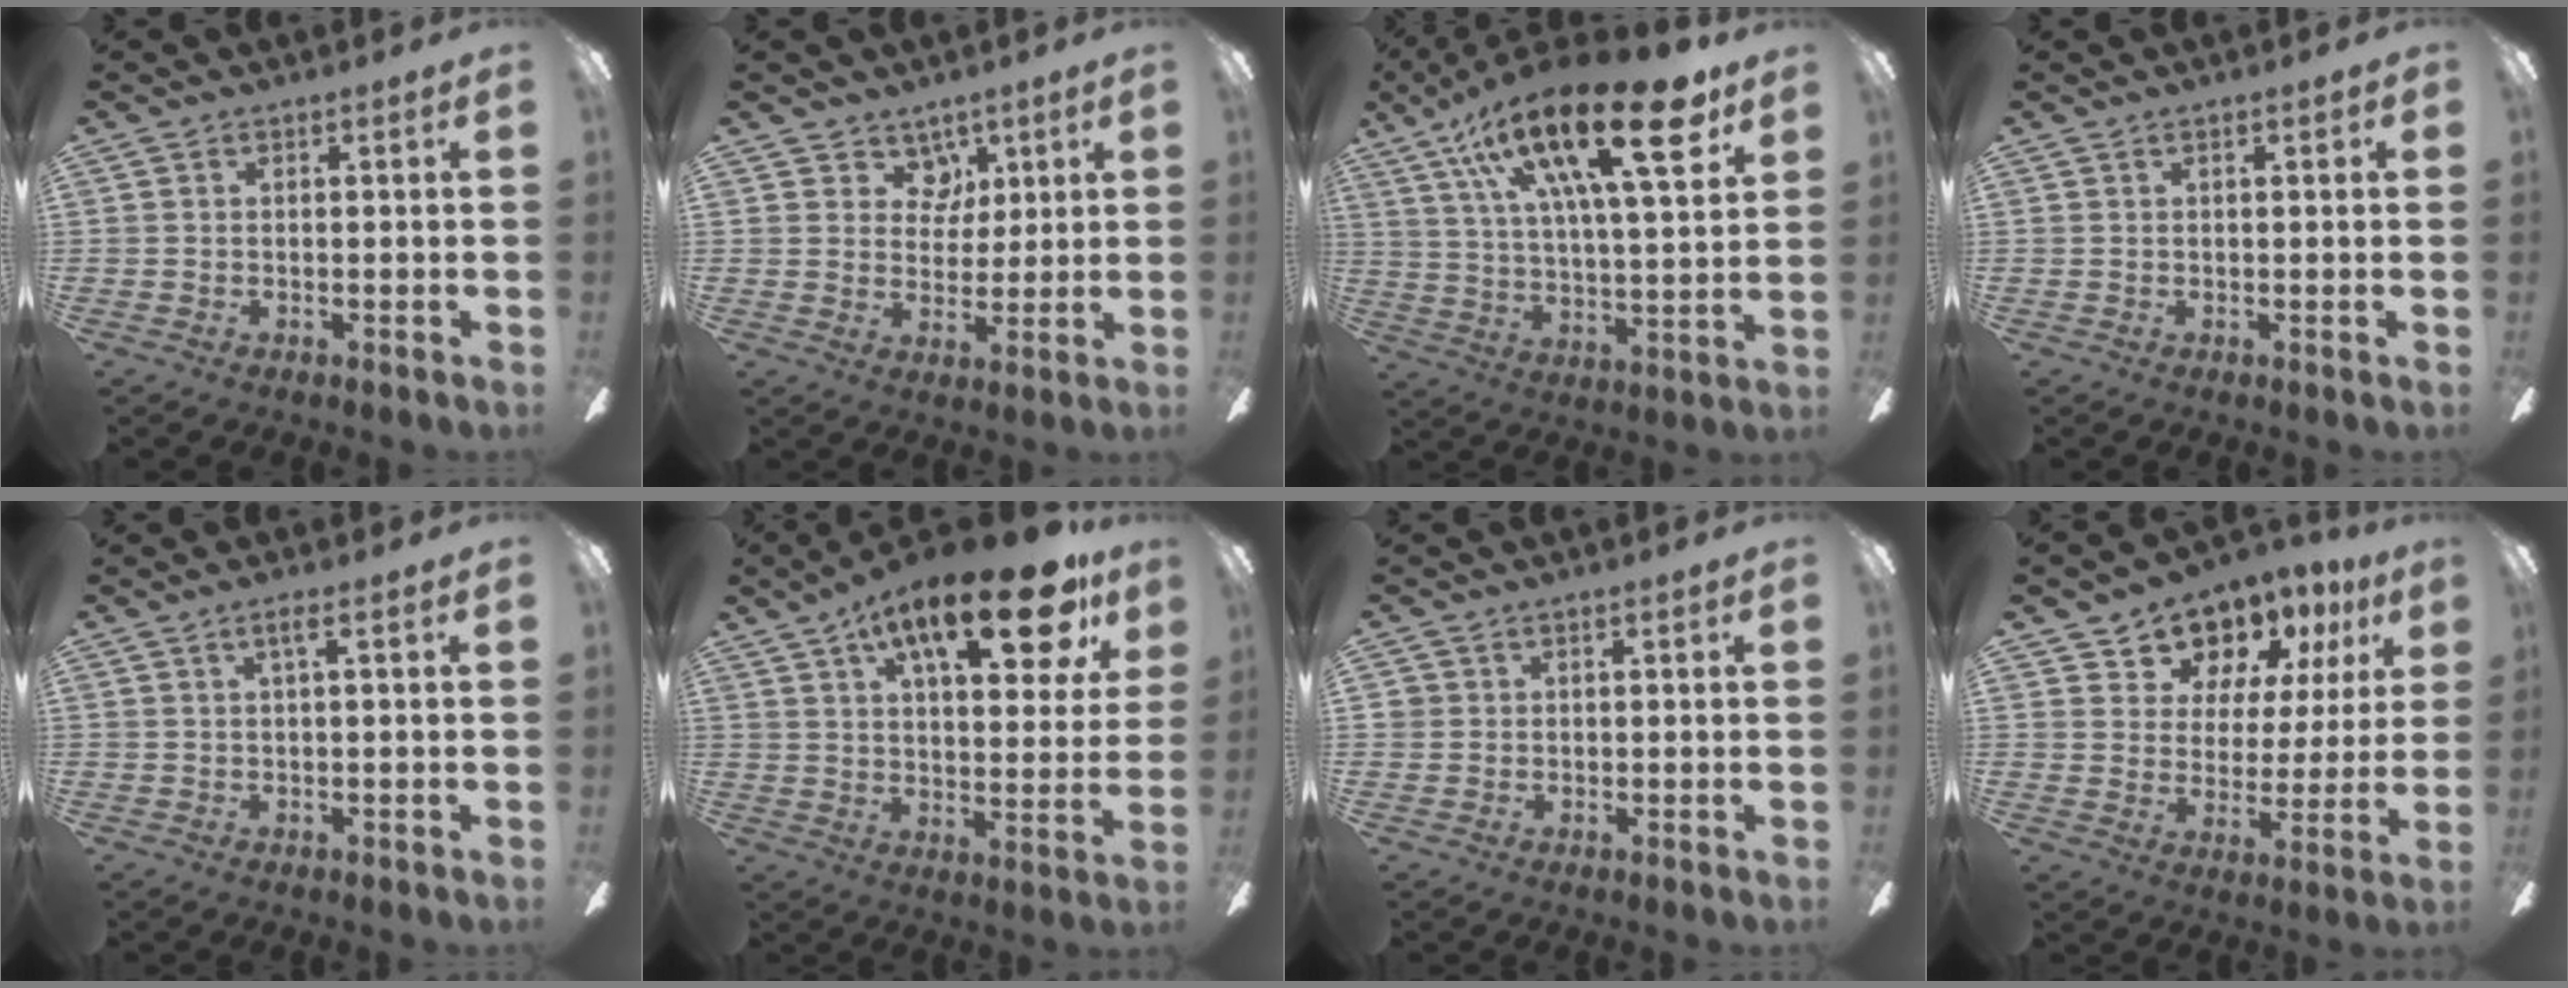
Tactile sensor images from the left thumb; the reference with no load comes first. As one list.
[{"total": 6.4, "force": [3.9, 5.0, 1.1], "torque": [-0.012, -0.015, 0.070]}, {"total": 25.9, "force": [14.0, 8.3, 20.2], "torque": [-0.335, -0.065, 0.223]}, {"total": 1.3, "force": [0.7, 0.3, 1.1], "torque": [-0.022, 0.003, 0.012]}, {"total": 2.5, "force": [1.0, 0.1, 2.3], "torque": [-0.047, 0.005, 0.015]}, {"total": 22.9, "force": [13.1, 8.3, 16.8], "torque": [-0.248, -0.058, 0.206]}, {"total": 1.4, "force": [0.4, 1.3, 0.4], "torque": [-0.007, 0.005, 0.006]}, {"total": 13.7, "force": [11.7, 6.7, 2.5], "torque": [-0.056, -0.094, 0.219]}]